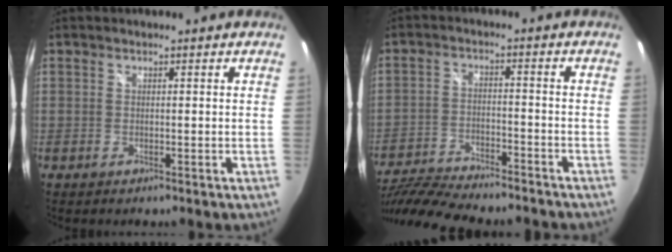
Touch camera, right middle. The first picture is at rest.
{"total": 18.0, "force": [-15.6, 3.6, 8.2], "torque": [-0.172, -0.032, -0.257]}